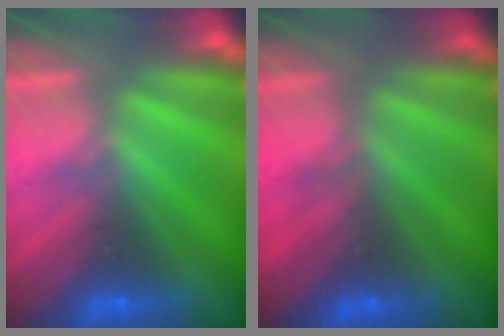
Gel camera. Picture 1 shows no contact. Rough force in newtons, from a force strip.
{"total": 2.1}